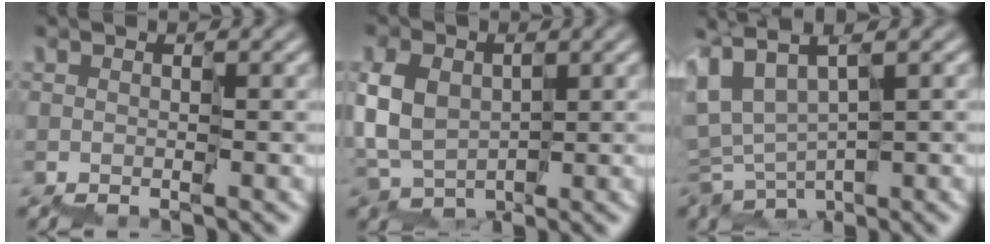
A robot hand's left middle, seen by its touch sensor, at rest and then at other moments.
{"total": 2.6, "force": [0.3, 2.2, 1.4], "torque": [-0.038, 0.011, 0.002]}
{"total": 3.0, "force": [-0.8, 1.6, 2.4], "torque": [-0.061, 0.002, -0.012]}